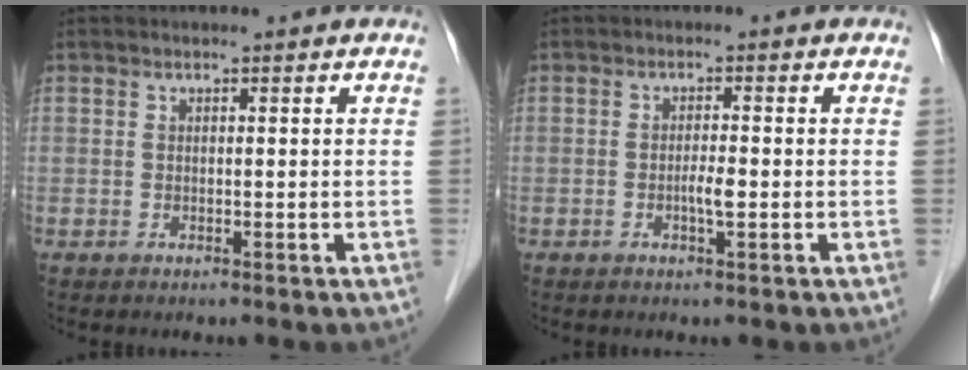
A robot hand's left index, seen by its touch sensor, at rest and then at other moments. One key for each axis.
{"total": 1.9, "fx": -0.6, "fy": 0.1, "fz": 1.7, "tx": -0.033, "ty": -0.002, "tz": -0.013}